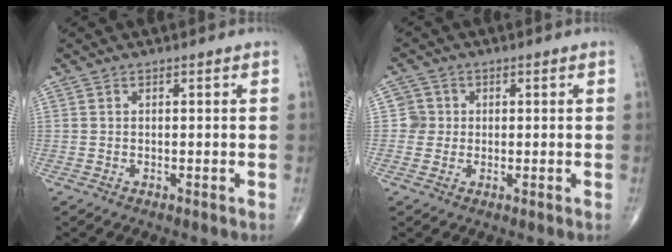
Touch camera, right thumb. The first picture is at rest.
{"total": 2.9, "force": [0.1, 2.9, -0.1], "torque": [0.026, 0.008, -0.004]}